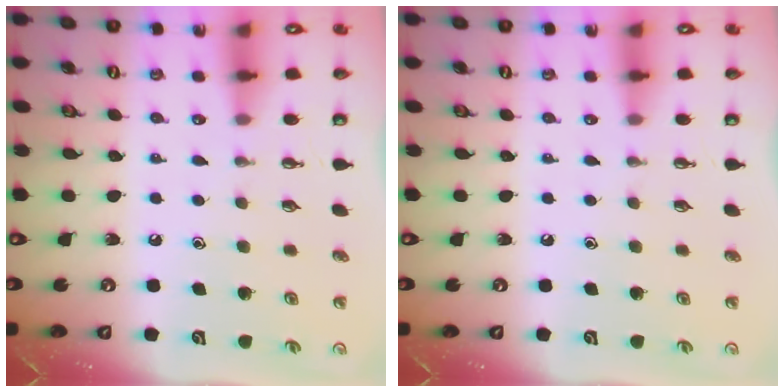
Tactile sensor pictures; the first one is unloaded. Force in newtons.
{"total": 0.0}